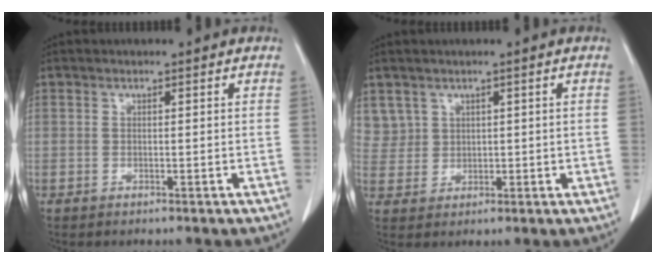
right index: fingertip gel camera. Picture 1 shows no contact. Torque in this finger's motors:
{"motor_torque": [-0.07, 0.14, -0.01, 0.02]}